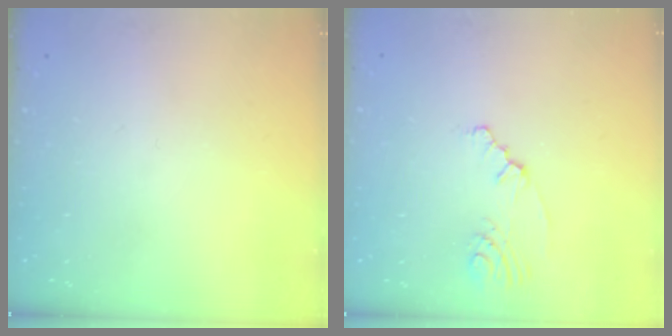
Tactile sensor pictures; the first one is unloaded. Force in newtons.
{"total": 2.3, "press": 2.0, "slide": 1.2}